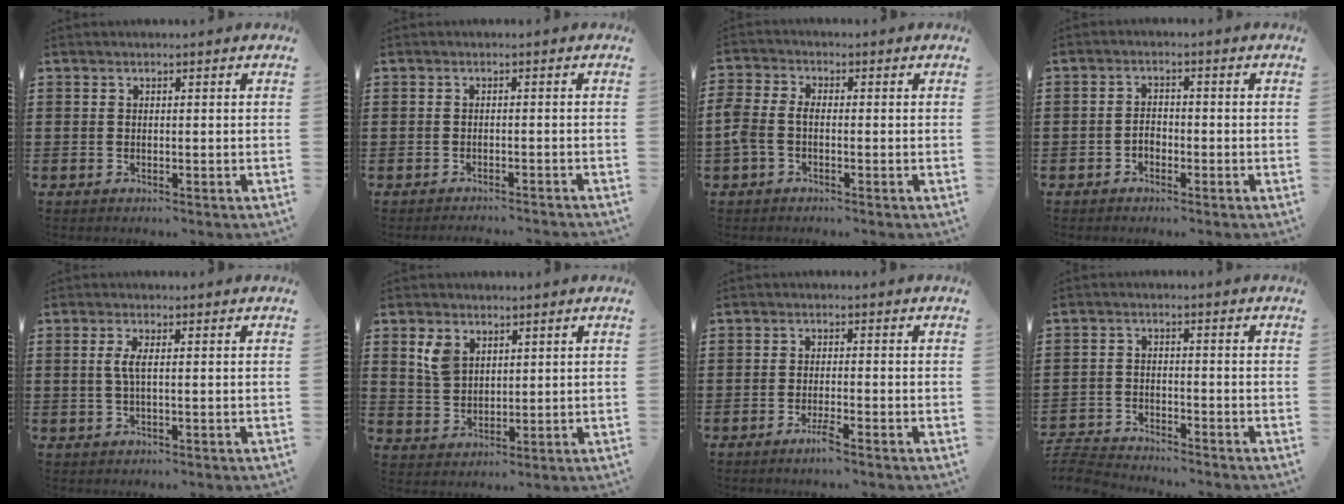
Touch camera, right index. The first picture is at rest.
{"total": 1.4, "force": [-1.4, -0.1, -0.1], "torque": [-0.002, 0.001, -0.029]}
{"total": 2.9, "force": [-1.1, 1.7, 2.0], "torque": [-0.059, -0.004, -0.028]}
{"total": 1.9, "force": [-0.9, 1.3, 1.0], "torque": [-0.022, 0.003, -0.019]}
{"total": 2.5, "force": [0.1, 0.4, 2.5], "torque": [-0.055, -0.004, -0.003]}
{"total": 4.7, "force": [2.5, 3.2, 2.2], "torque": [-0.055, 0.012, 0.048]}
{"total": 2.7, "force": [-1.8, 0.1, 2.0], "torque": [-0.040, -0.006, -0.033]}
{"total": 4.0, "force": [-4.0, 0.3, 0.3], "torque": [-0.025, -0.007, -0.088]}